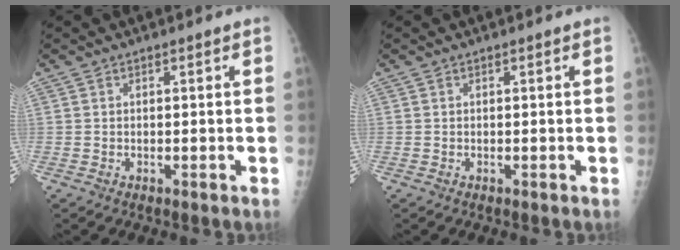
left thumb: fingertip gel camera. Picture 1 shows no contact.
{"total": 0.0}